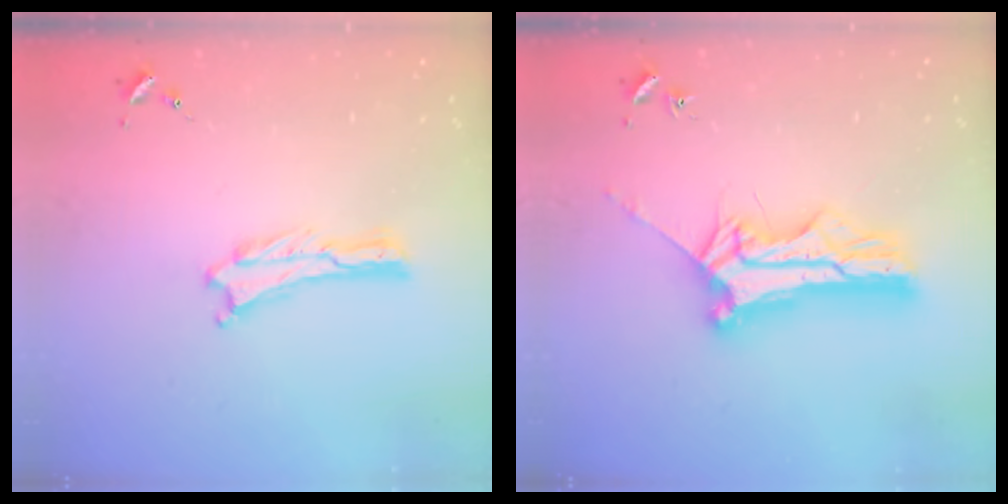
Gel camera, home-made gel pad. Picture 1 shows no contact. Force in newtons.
{"total": 10.5, "press": 10.5, "slide": 0.9}